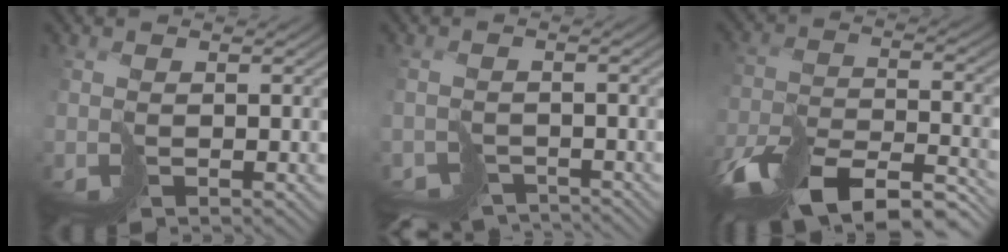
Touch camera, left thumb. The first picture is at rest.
{"total": 4.4, "force": [-4.1, 1.7, 0.6], "torque": [0.005, -0.017, -0.066]}
{"total": 14.6, "force": [-11.4, 4.5, 7.9], "torque": [-0.169, -0.011, -0.176]}